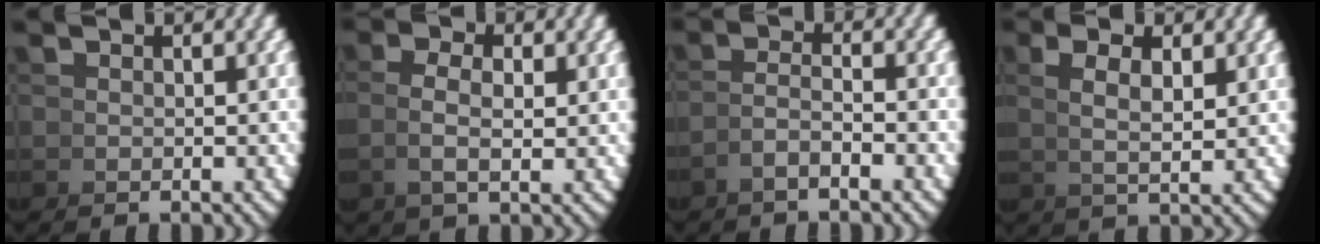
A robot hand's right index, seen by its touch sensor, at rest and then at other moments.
{"total": 1.9, "force": [0.7, 0.1, 1.8], "torque": [-0.034, -0.001, 0.021]}
{"total": 2.0, "force": [-1.1, -0.3, 1.6], "torque": [-0.024, -0.002, -0.019]}
{"total": 2.8, "force": [1.7, 0.0, 2.3], "torque": [-0.034, 0.005, 0.036]}